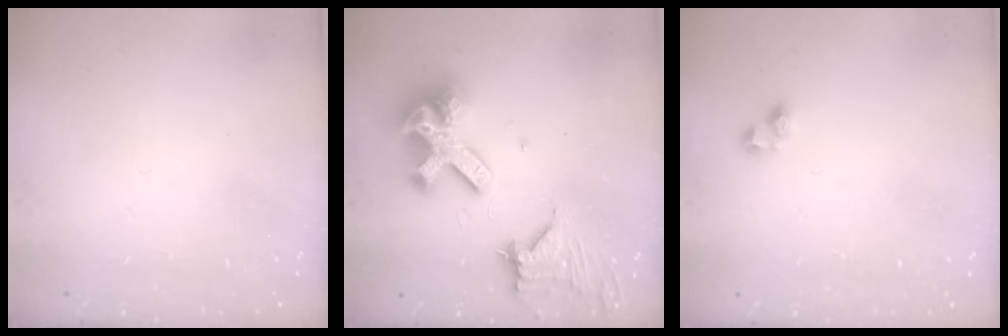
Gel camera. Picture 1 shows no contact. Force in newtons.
{"total": 14.9, "press": 14.8, "slide": 1.6}
{"total": 3.6, "press": 3.6, "slide": 0.3}